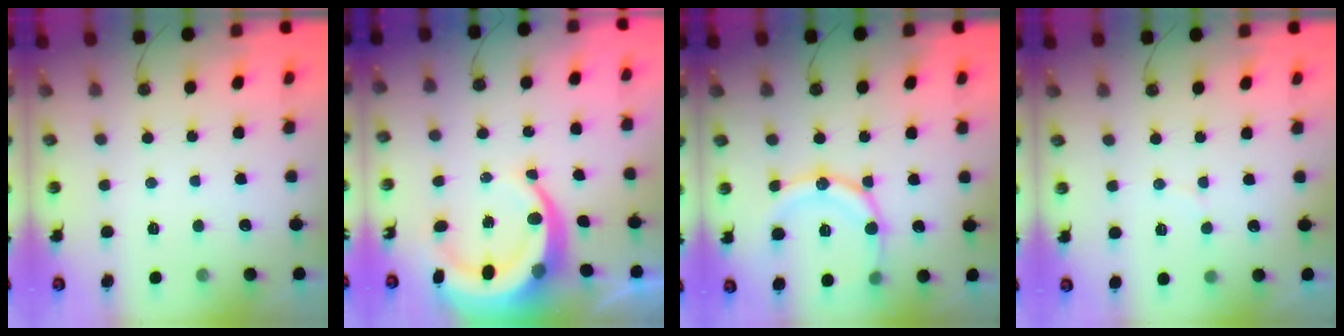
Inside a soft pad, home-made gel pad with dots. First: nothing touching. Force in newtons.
{"total": 11.5, "press": 11.4, "slide": 1.6}
{"total": 16.2, "press": 15.9, "slide": 3.2}
{"total": 3.3, "press": 3.1, "slide": 1.0}